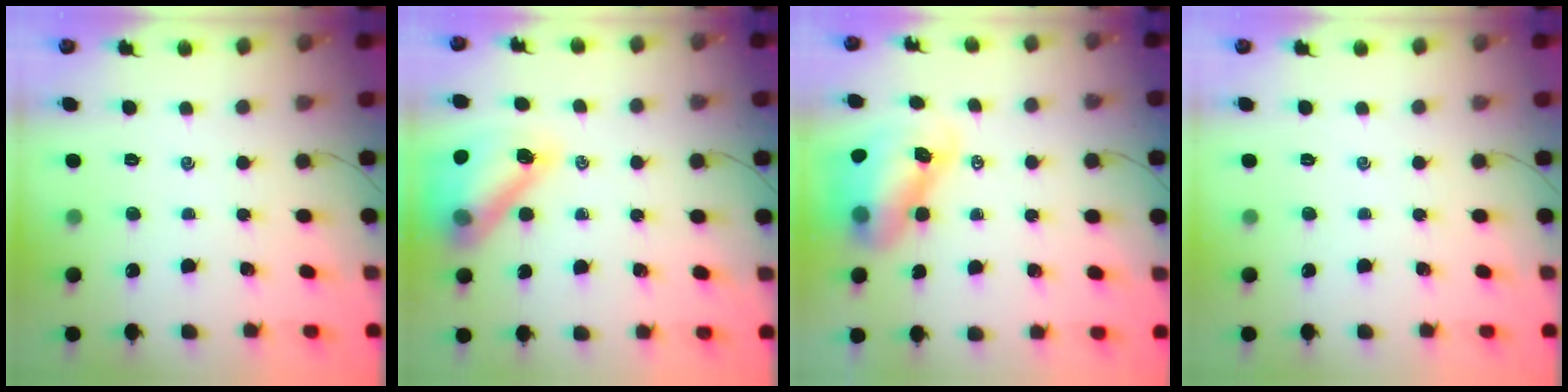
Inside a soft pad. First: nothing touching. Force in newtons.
{"total": 15.7, "press": 15.2, "slide": 4.2}
{"total": 9.3, "press": 8.9, "slide": 3.0}
{"total": 0.0}